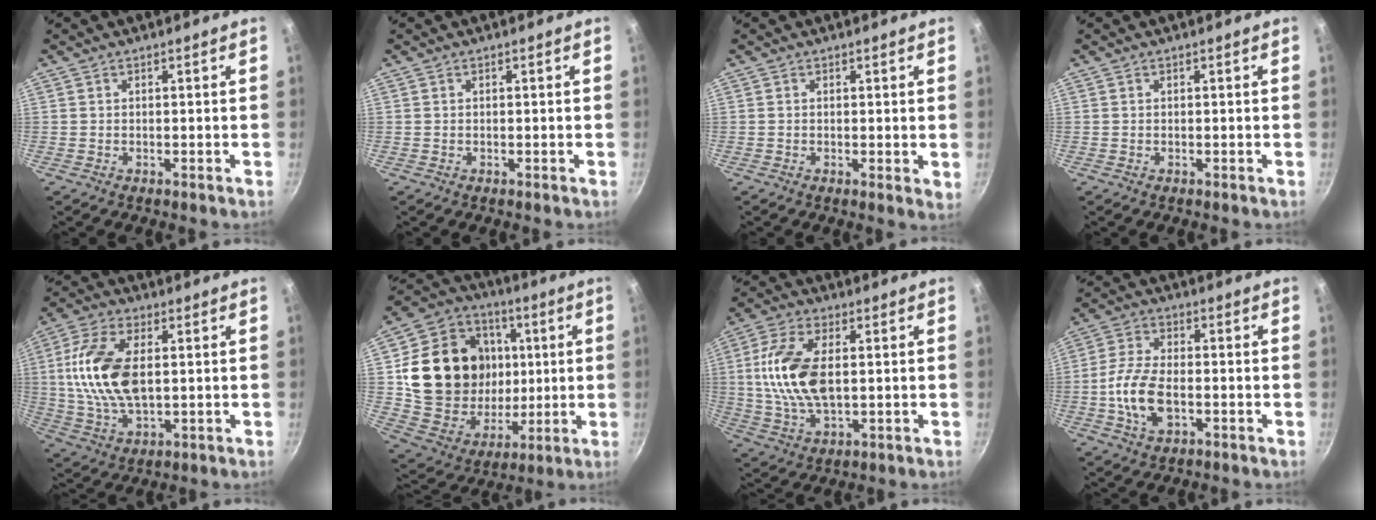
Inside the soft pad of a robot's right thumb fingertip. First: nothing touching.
{"total": 0.0}
{"total": 1.8, "force": [0.4, 0.7, 1.6], "torque": [-0.020, -0.005, 0.002]}
{"total": 0.0}
{"total": 15.1, "force": [1.8, 8.0, 12.6], "torque": [-0.241, 0.002, 0.032]}
{"total": 25.3, "force": [3.9, 20.5, 14.4], "torque": [-0.237, 0.008, 0.081]}
{"total": 13.7, "force": [1.3, 7.2, 11.6], "torque": [-0.225, 0.006, 0.023]}
{"total": 9.6, "force": [-2.1, 5.2, 7.8], "torque": [-0.155, 0.021, -0.048]}